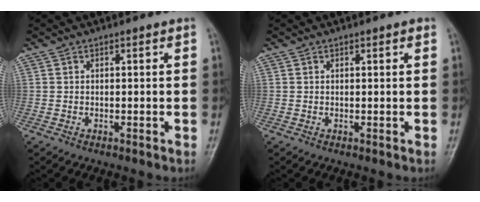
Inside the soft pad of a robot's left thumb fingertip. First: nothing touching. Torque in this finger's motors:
{"motor_torque": [-0.31, -0.23, -0.20, 0.08, 0.01]}